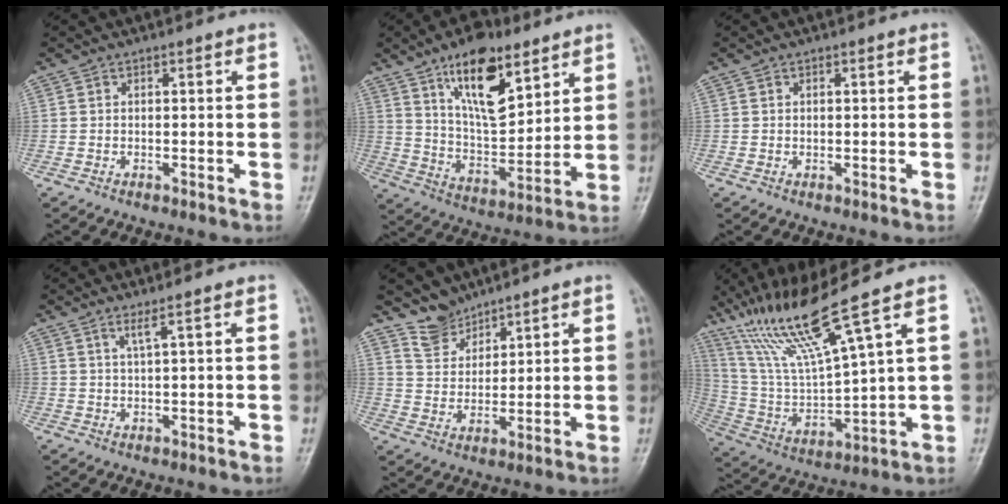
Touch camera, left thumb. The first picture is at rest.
{"total": 16.5, "force": [9.3, 7.2, 11.6], "torque": [-0.159, -0.050, 0.165]}
{"total": 0.9, "force": [0.2, 0.7, 0.6], "torque": [-0.011, 0.000, 0.004]}
{"total": 2.1, "force": [1.2, -0.4, 1.7], "torque": [-0.038, -0.011, 0.029]}
{"total": 5.1, "force": [4.6, 2.2, 0.3], "torque": [0.017, -0.043, 0.099]}
{"total": 17.0, "force": [11.1, 0.9, 12.9], "torque": [-0.248, -0.048, 0.221]}